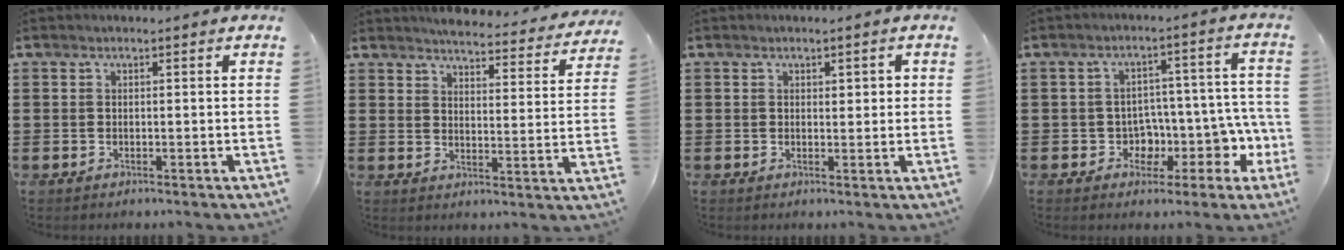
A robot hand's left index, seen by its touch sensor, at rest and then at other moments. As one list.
[{"total": 4.2, "force": [4.2, 0.1, 0.7], "torque": [-0.026, -0.032, 0.068]}, {"total": 1.0, "force": [0.6, 0.7, 0.4], "torque": [-0.002, 0.002, 0.009]}, {"total": 5.3, "force": [-0.6, 4.9, 2.1], "torque": [-0.054, -0.013, -0.004]}]